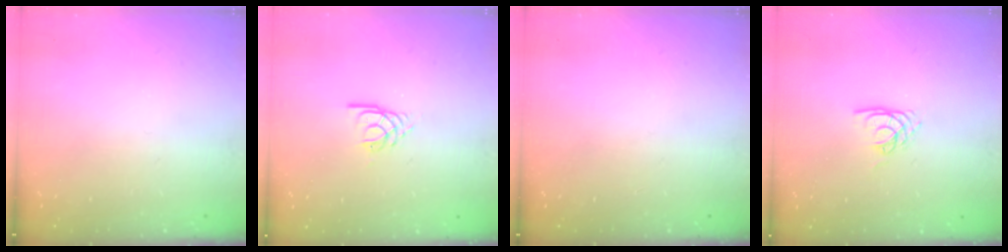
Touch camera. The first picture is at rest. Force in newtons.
{"total": 2.8, "press": 2.8, "slide": 0.3}
{"total": 0.0}
{"total": 4.2, "press": 4.2, "slide": 0.0}